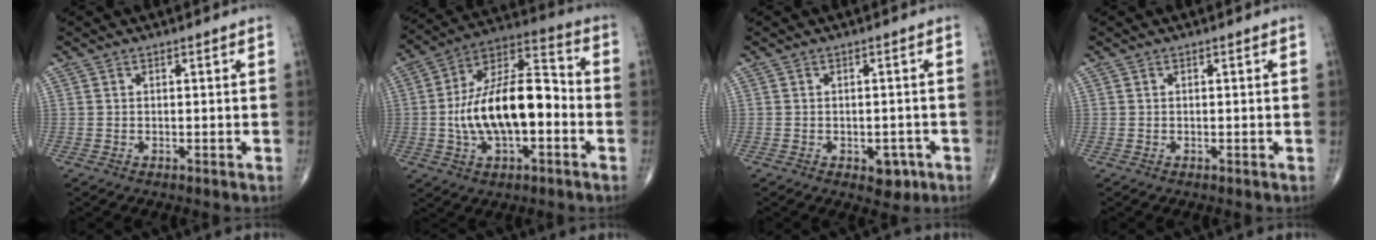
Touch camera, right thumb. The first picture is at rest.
{"total": 19.3, "force": [-2.6, 9.3, 16.7], "torque": [-0.284, 0.042, -0.049]}
{"total": 3.7, "force": [-1.6, 2.4, 2.3], "torque": [-0.009, 0.007, -0.017]}
{"total": 0.0}